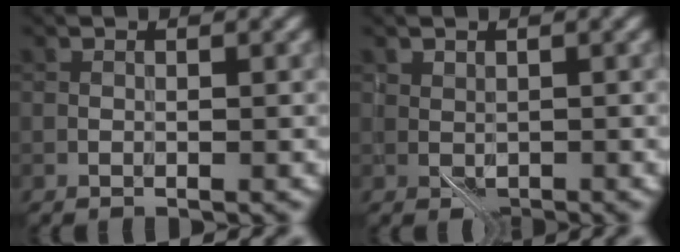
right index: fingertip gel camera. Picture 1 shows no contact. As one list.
[{"total": 1.1, "force": [0.2, 0.9, 0.7], "torque": [-0.012, -0.005, 0.007]}]